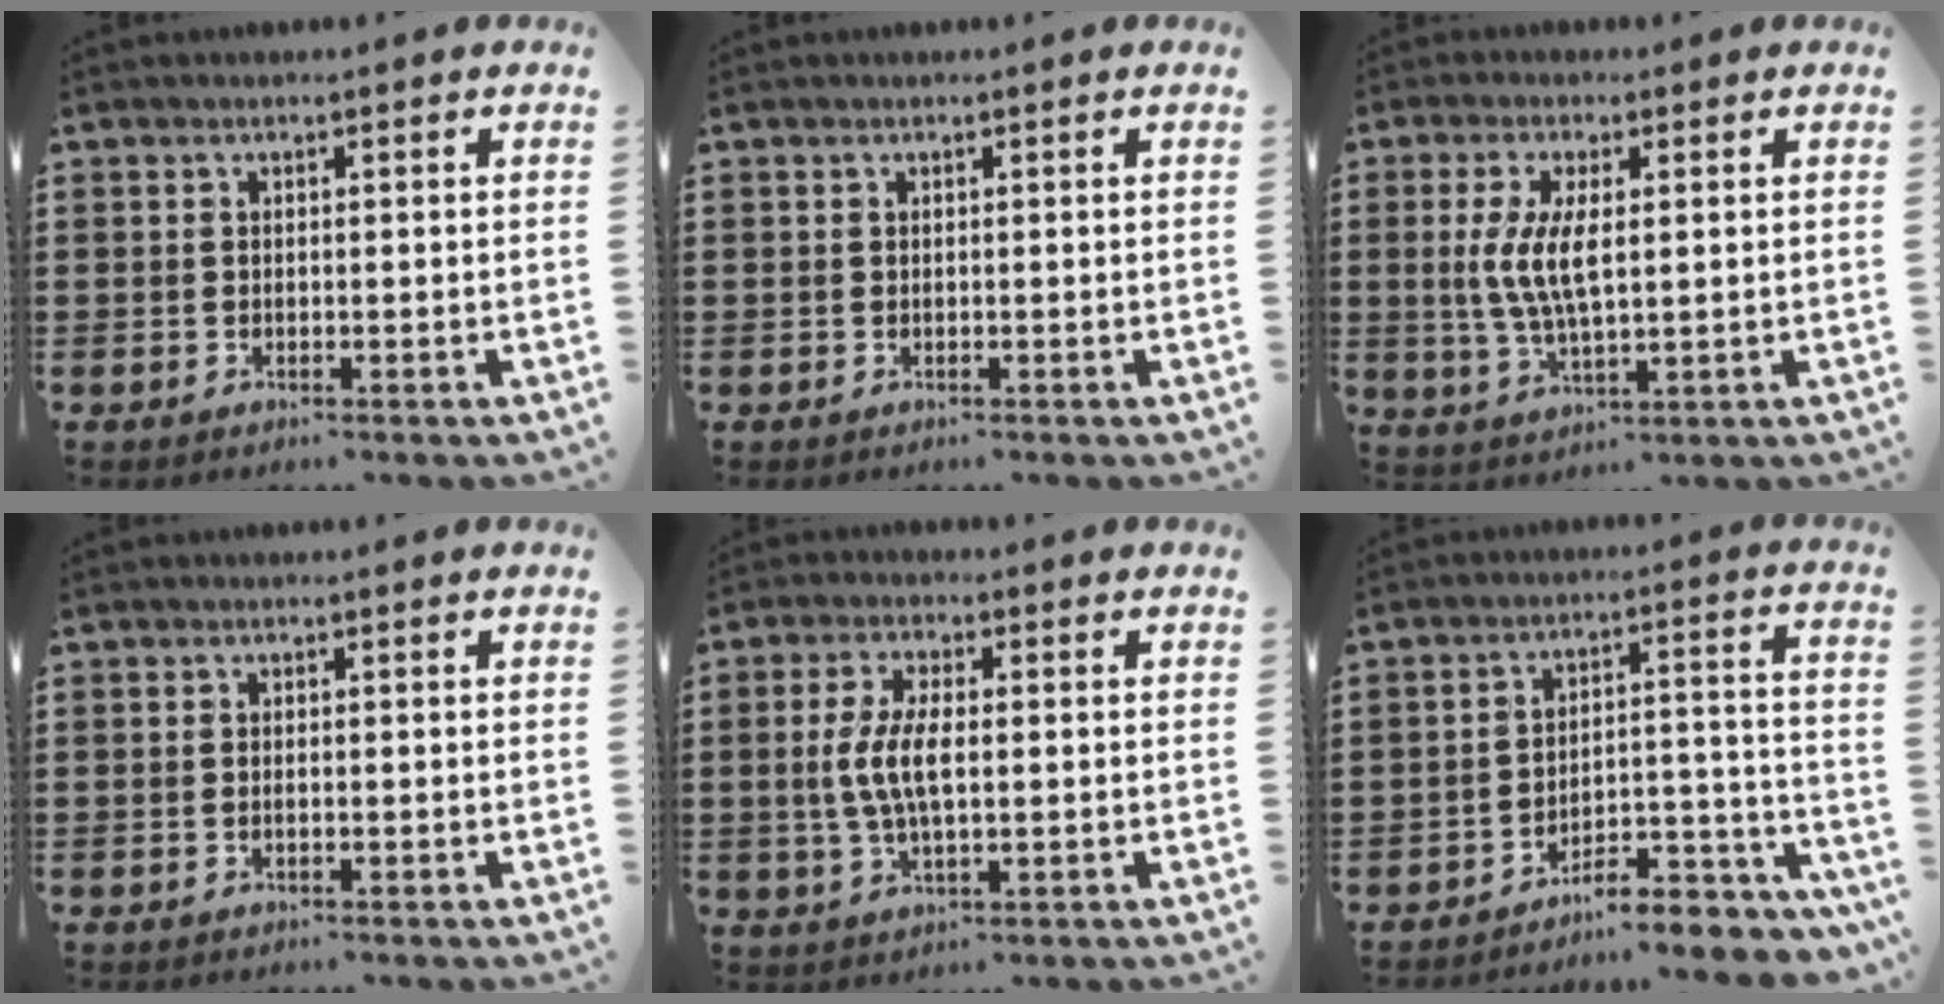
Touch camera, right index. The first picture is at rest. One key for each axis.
{"total": 0.0}
{"total": 6.7, "fx": 0.7, "fy": 2.3, "fz": 6.2, "tx": -0.142, "ty": -0.002, "tz": 0.005}
{"total": 0.5, "fx": -0.2, "fy": 0.2, "fz": 0.5, "tx": -0.010, "ty": -0.003, "tz": -0.003}
{"total": 6.4, "fx": -0.1, "fy": 2.3, "fz": 6.0, "tx": -0.139, "ty": -0.004, "tz": -0.012}
{"total": 6.3, "fx": -6.0, "fy": 0.9, "fz": 1.8, "tx": -0.023, "ty": 0.010, "tz": -0.117}